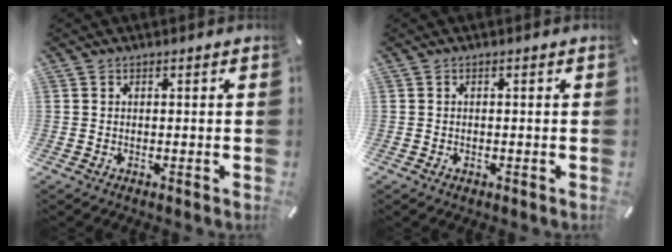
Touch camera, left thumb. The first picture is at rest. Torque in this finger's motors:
{"motor_torque": [0.02, -0.26, -0.05, -0.05, 0.02]}